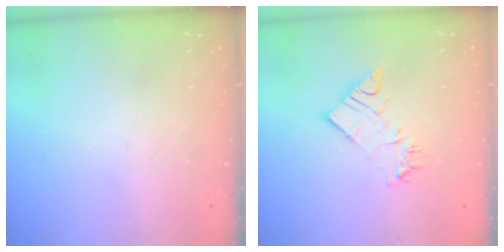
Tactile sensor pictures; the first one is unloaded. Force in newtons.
{"total": 10.5, "press": 10.5, "slide": 1.0}